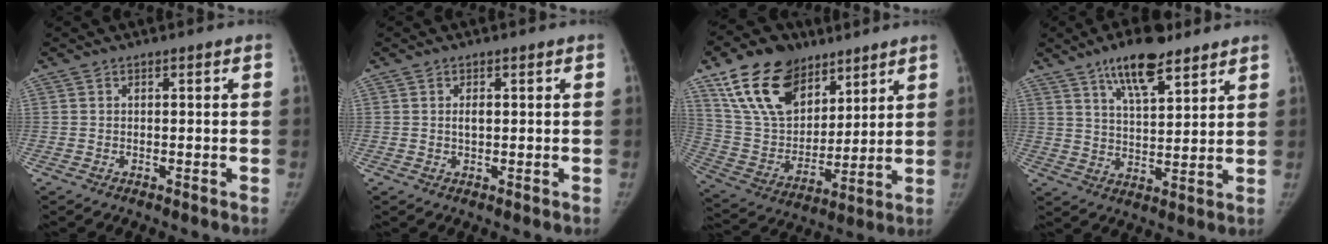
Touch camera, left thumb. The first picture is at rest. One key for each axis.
{"total": 1.6, "fx": 0.2, "fy": 0.8, "fz": 1.4, "tx": -0.023, "ty": 0.000, "tz": 0.003}
{"total": 20.6, "fx": 12.0, "fy": 13.0, "fz": 10.4, "tx": -0.158, "ty": -0.034, "tz": 0.230}
{"total": 11.6, "fx": 7.7, "fy": 4.1, "fz": 7.7, "tx": -0.106, "ty": -0.039, "tz": 0.129}